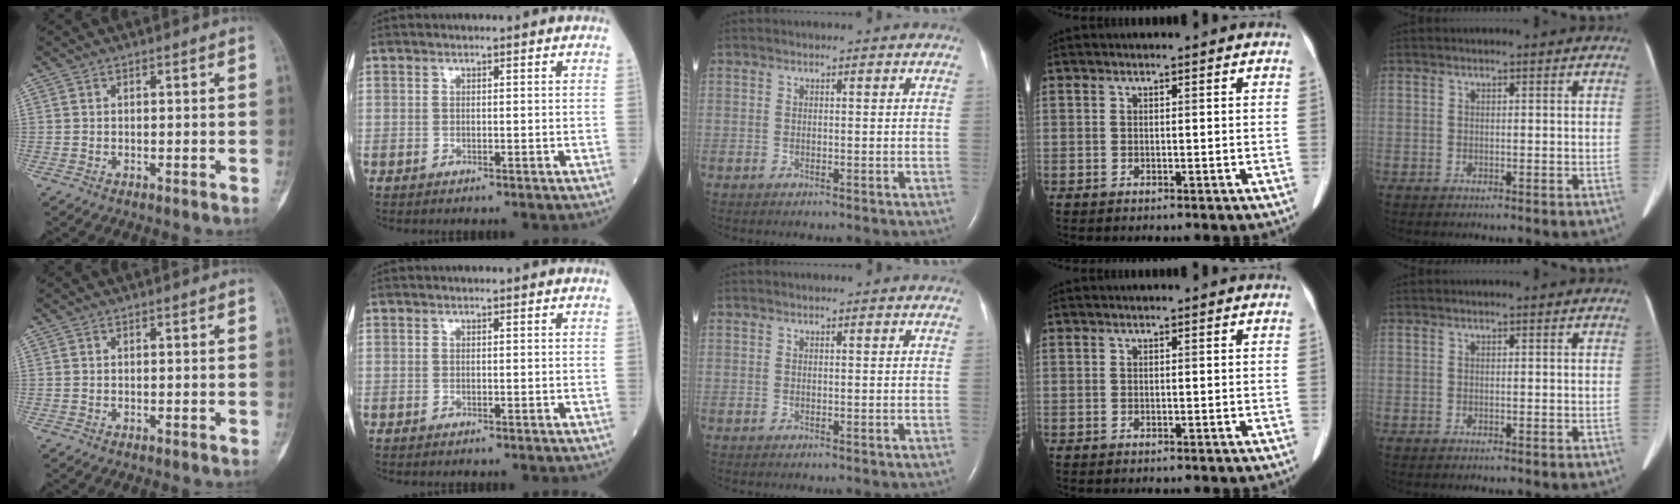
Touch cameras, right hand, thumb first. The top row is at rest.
{}